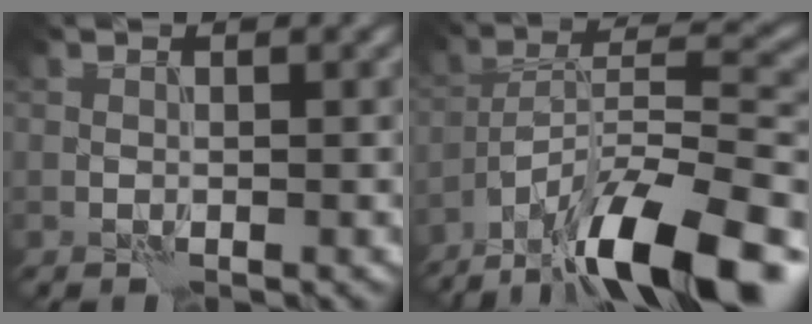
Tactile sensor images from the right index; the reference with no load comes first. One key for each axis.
{"total": 14.4, "fx": -10.4, "fy": 3.9, "fz": 9.1, "tx": -0.156, "ty": 0.012, "tz": -0.182}